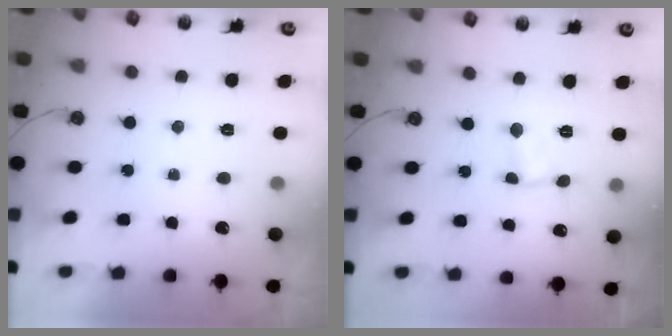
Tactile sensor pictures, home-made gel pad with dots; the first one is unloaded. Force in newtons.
{"total": 1.7, "press": 1.7, "slide": 0.2}